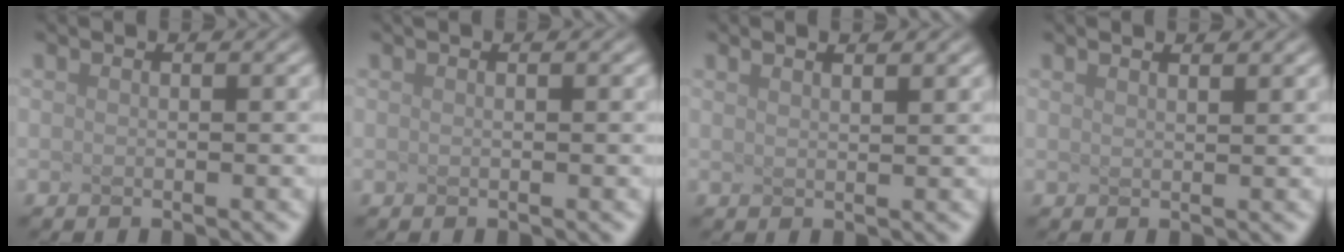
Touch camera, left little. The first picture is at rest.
{"total": 1.1, "force": [0.5, 0.6, 0.8], "torque": [-0.008, 0.017, 0.001]}
{"total": 1.9, "force": [1.4, 0.5, 1.1], "torque": [-0.009, 0.024, 0.011]}
{"total": 1.3, "force": [1.1, 0.3, 0.6], "torque": [-0.003, 0.016, 0.010]}